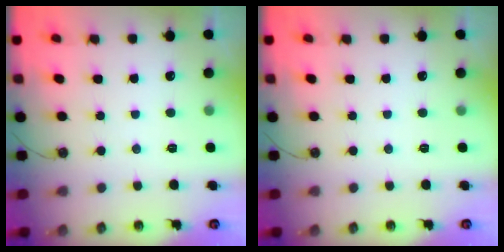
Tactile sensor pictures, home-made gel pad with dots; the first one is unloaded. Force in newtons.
{"total": 0.0}